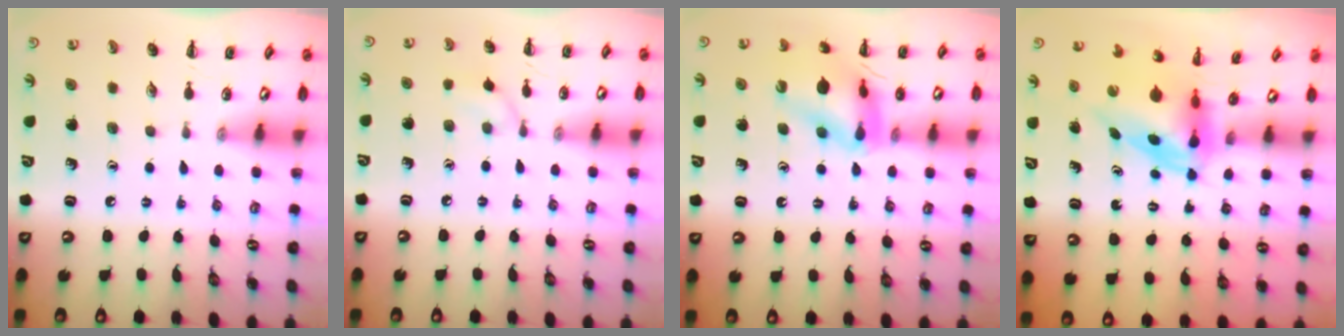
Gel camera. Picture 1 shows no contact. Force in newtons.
{"total": 6.0, "press": 5.8, "slide": 1.5}
{"total": 13.2, "press": 13.1, "slide": 1.7}
{"total": 3.9, "press": 3.7, "slide": 1.1}